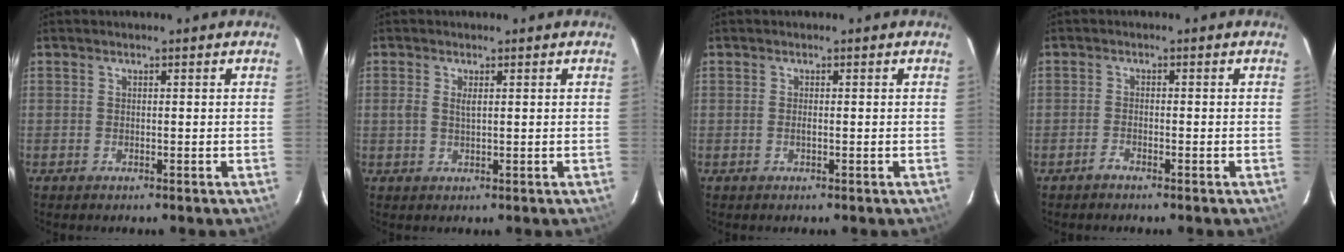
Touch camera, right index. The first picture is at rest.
{"total": 1.7, "force": [0.4, 0.6, 1.5], "torque": [-0.031, 0.001, 0.007]}
{"total": 0.6, "force": [-0.2, 0.1, 0.6], "torque": [-0.012, -0.001, -0.003]}
{"total": 1.3, "force": [-1.2, 0.3, 0.5], "torque": [-0.015, 0.001, -0.026]}